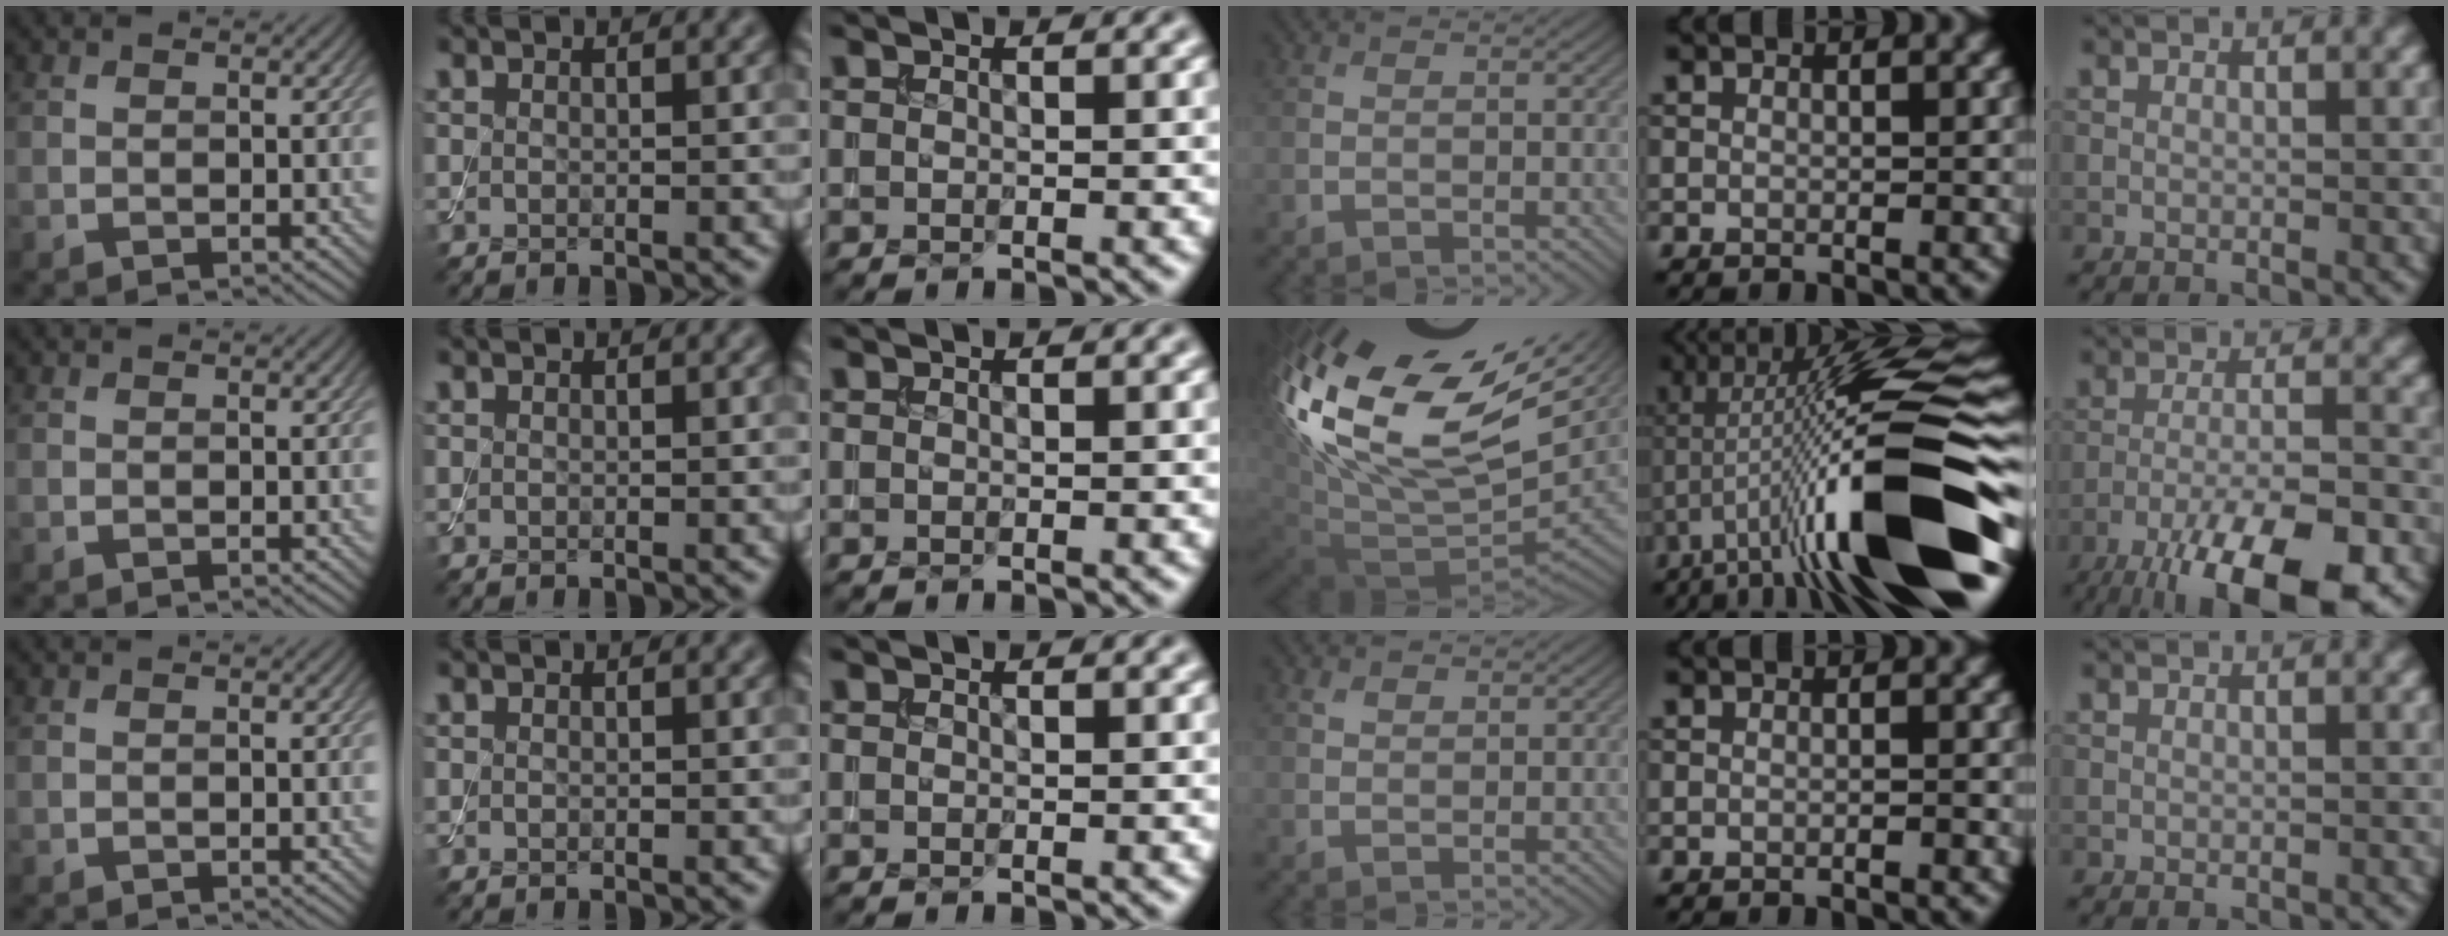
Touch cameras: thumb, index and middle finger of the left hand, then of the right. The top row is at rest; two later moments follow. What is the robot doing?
{"motion": "assemble", "object": "toy tower of hanoi"}